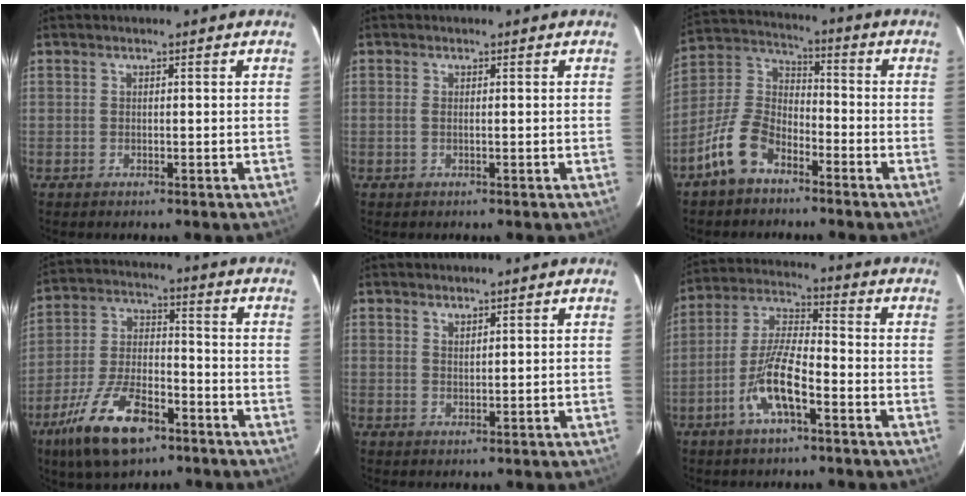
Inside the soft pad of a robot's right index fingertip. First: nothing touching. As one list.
[{"total": 0.8, "force": [0.0, 0.1, 0.8], "torque": [-0.018, 0.000, -0.002]}, {"total": 11.0, "force": [-7.0, 5.9, 6.1], "torque": [-0.138, 0.023, -0.137]}, {"total": 15.8, "force": [-9.7, 6.5, 10.7], "torque": [-0.225, -0.018, -0.172]}, {"total": 1.3, "force": [1.2, 0.4, 0.5], "torque": [-0.007, 0.000, 0.021]}, {"total": 10.2, "force": [-5.0, 2.5, 8.5], "torque": [-0.178, 0.000, -0.095]}]